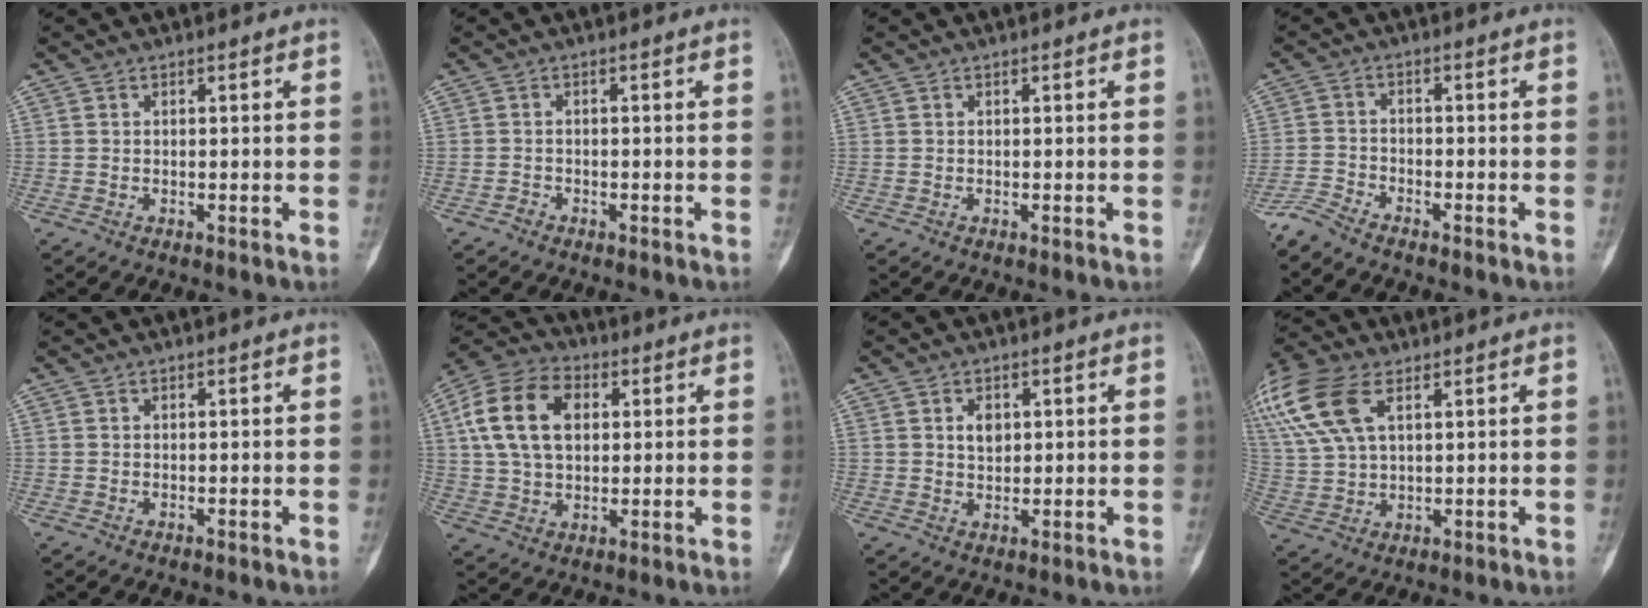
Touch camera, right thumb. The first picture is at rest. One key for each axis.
{"total": 0.9, "fx": -0.7, "fy": 0.5, "fz": 0.0, "tx": 0.000, "ty": 0.003, "tz": -0.019}
{"total": 0.0}
{"total": 4.0, "fx": -3.8, "fy": 0.5, "fz": 1.3, "tx": -0.036, "ty": 0.003, "tz": -0.084}
{"total": 0.0}
{"total": 15.1, "fx": 3.6, "fy": 10.1, "fz": 10.6, "tx": -0.183, "ty": 0.011, "tz": 0.061}
{"total": 3.5, "fx": 1.1, "fy": 2.6, "fz": 2.1, "tx": -0.016, "ty": -0.004, "tz": 0.019}
{"total": 16.9, "fx": 7.9, "fy": 9.1, "fz": 11.9, "tx": -0.286, "ty": 0.010, "tz": 0.154}